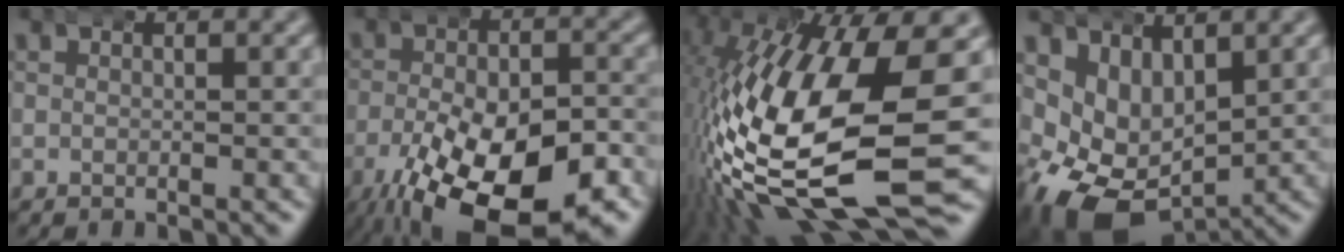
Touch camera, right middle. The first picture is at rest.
{"total": 13.7, "force": [-6.1, 6.6, 10.3], "torque": [-0.172, -0.045, -0.065]}
{"total": 19.0, "force": [-3.1, 8.9, 16.5], "torque": [-0.317, -0.040, -0.016]}
{"total": 9.5, "force": [-2.0, 7.2, 5.9], "torque": [-0.132, -0.050, -0.014]}